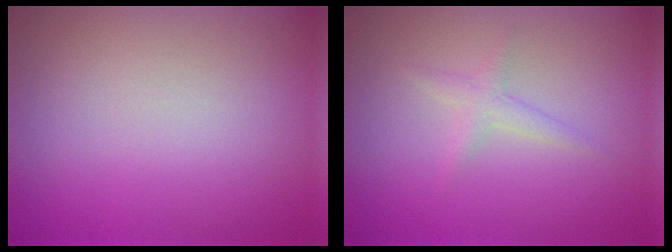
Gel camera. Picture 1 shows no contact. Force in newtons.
{"total": 1.3, "press": 1.3, "slide": 0.1}